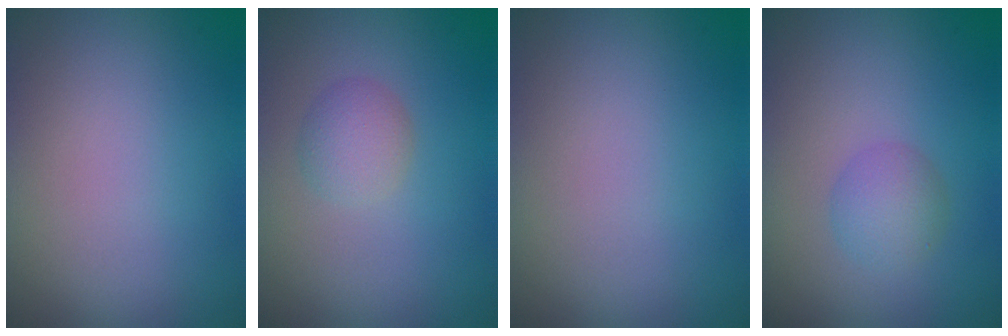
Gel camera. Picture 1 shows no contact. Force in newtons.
{"total": 2.3, "press": 2.3, "slide": 0.1}
{"total": 0.0}
{"total": 2.2, "press": 2.2, "slide": 0.1}